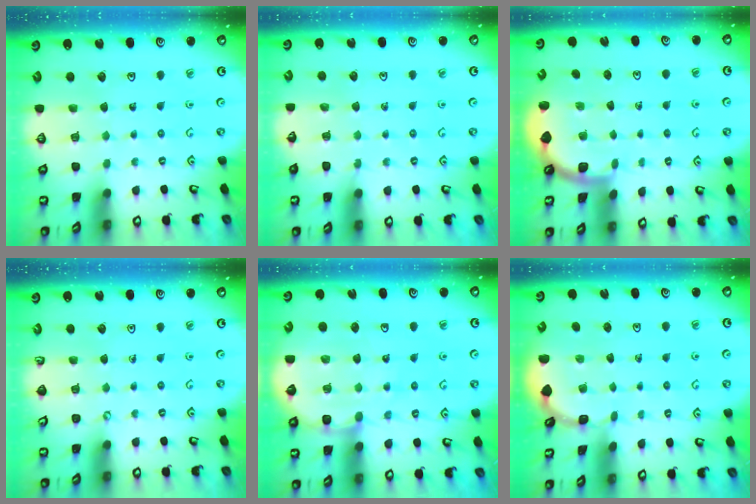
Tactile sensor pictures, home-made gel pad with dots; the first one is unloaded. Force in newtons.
{"total": 3.9, "press": 3.8, "slide": 0.4}
{"total": 1.7, "press": 1.7, "slide": 0.0}
{"total": 0.0}
{"total": 8.5, "press": 8.2, "slide": 2.2}
{"total": 2.4, "press": 2.4, "slide": 0.3}